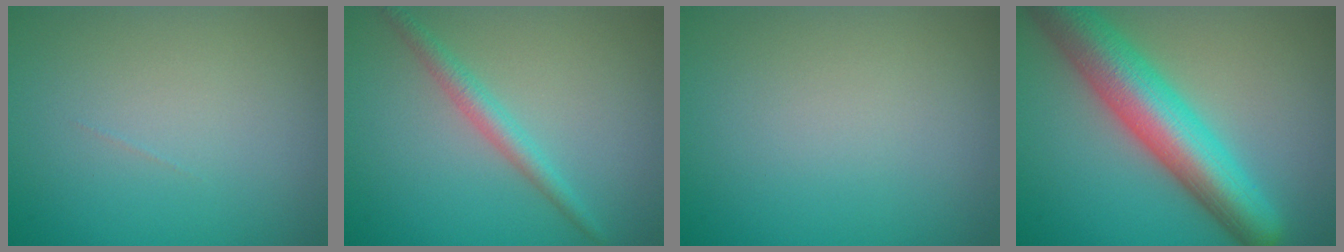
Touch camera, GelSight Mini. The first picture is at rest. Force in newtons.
{"total": 2.2, "press": 2.2, "slide": 0.0}
{"total": 0.0}
{"total": 9.1, "press": 9.1, "slide": 0.5}